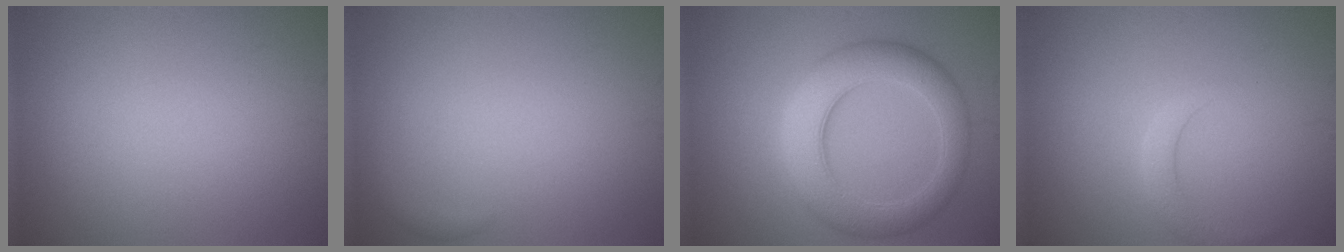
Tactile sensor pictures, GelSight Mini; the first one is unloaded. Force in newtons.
{"total": 0.9, "press": 0.9, "slide": 0.1}
{"total": 6.8, "press": 6.8, "slide": 0.2}
{"total": 1.8, "press": 1.8, "slide": 0.1}